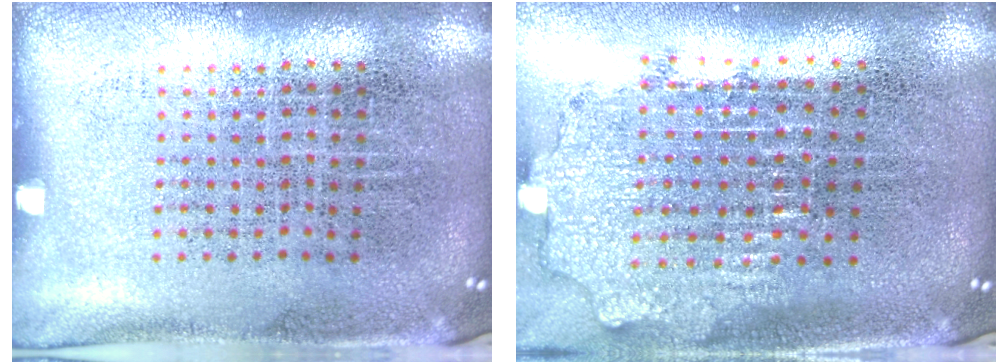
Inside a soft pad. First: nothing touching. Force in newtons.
{"total": 2.0, "press": 1.5, "slide": 1.3}